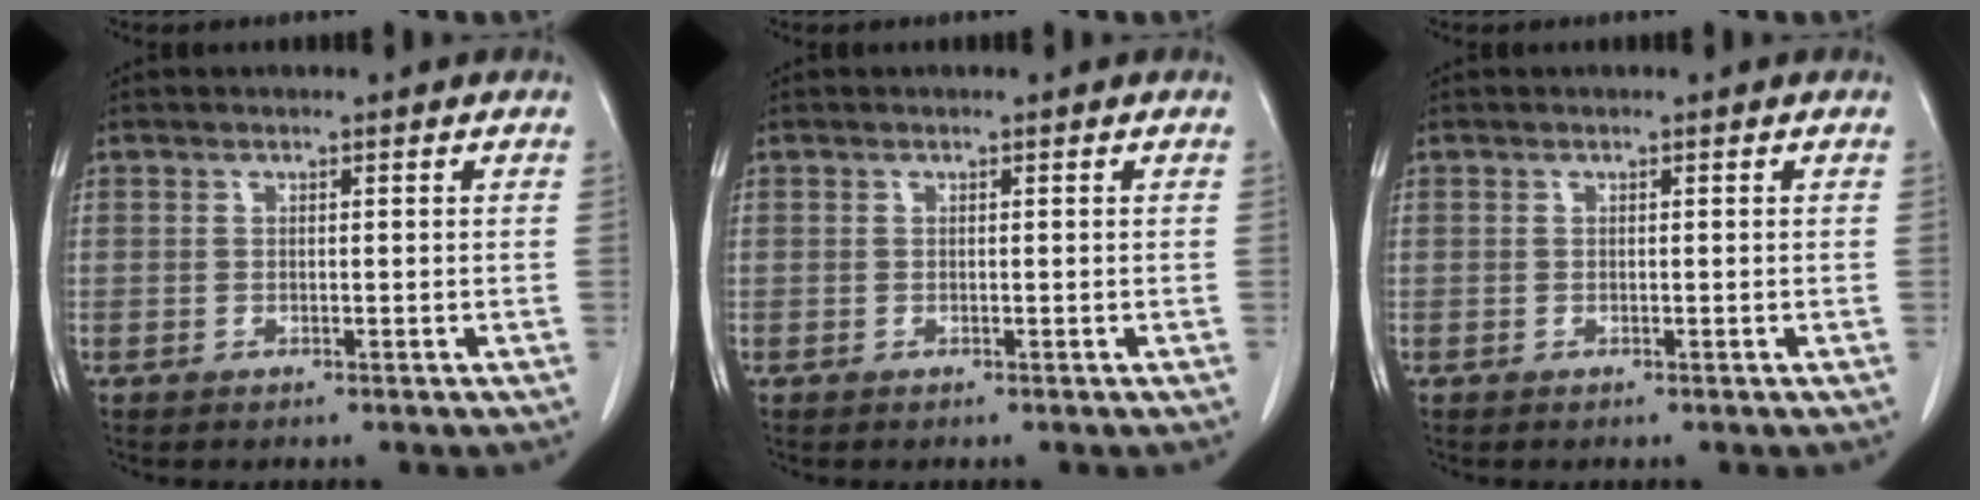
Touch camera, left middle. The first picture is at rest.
{"total": 0.0}
{"total": 0.0}